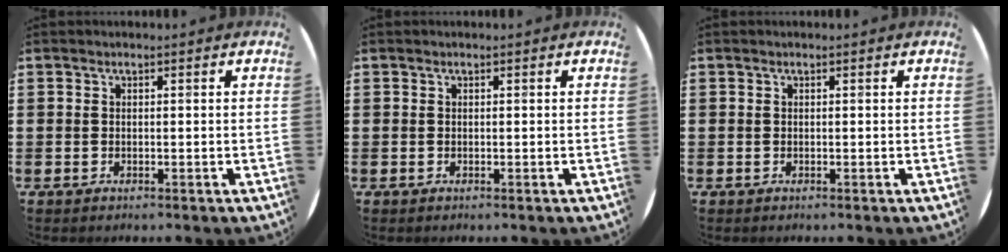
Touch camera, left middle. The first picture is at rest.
{"total": 0.0}
{"total": 0.0}